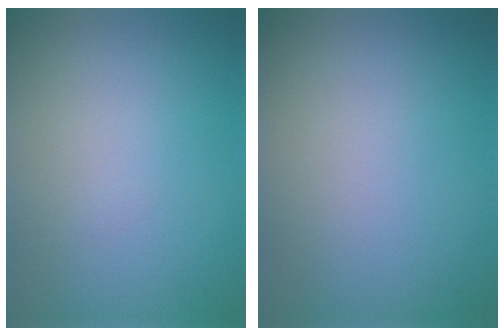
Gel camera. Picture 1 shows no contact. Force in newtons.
{"total": 0.0}